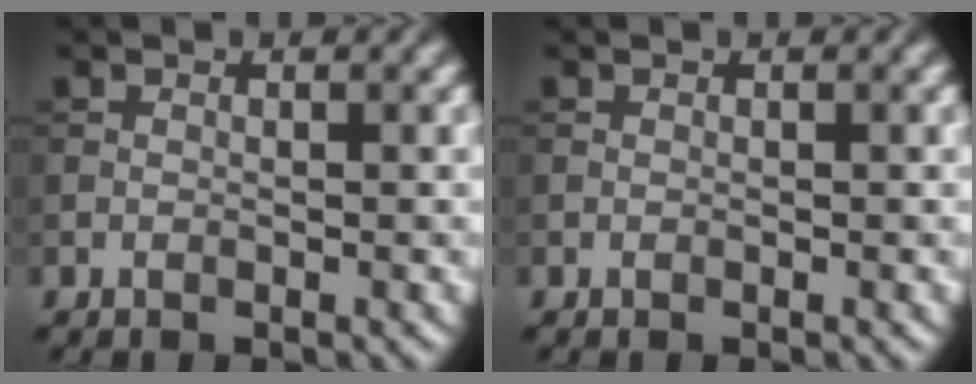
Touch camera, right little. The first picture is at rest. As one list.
[{"total": 0.0}]